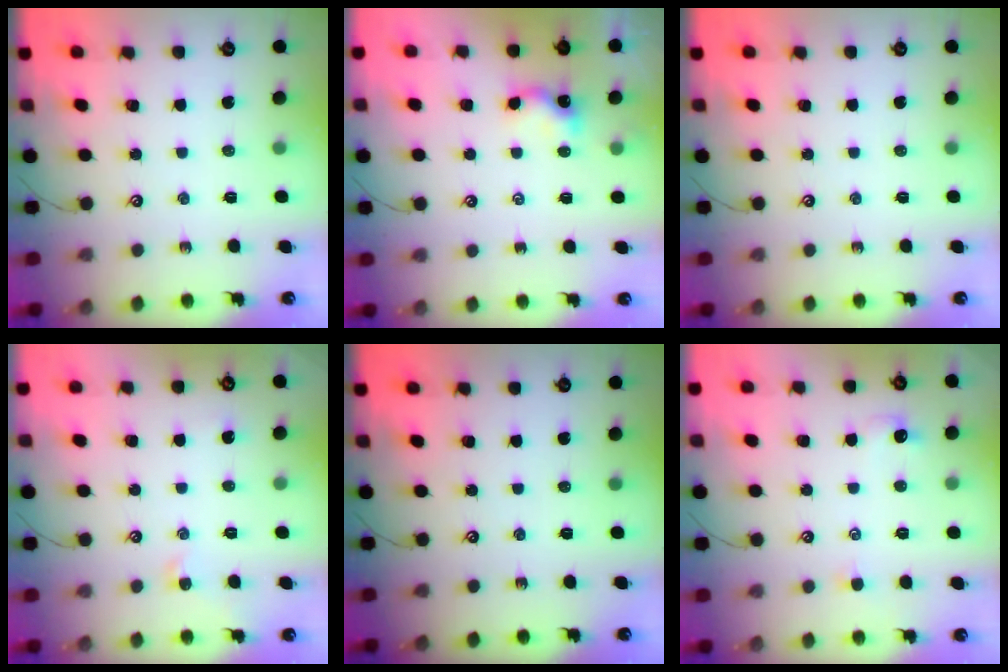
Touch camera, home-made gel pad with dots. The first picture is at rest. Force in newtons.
{"total": 3.5, "press": 3.4, "slide": 0.6}
{"total": 0.0}
{"total": 1.0, "press": 1.0, "slide": 0.3}
{"total": 0.0}
{"total": 1.2, "press": 0.9, "slide": 0.7}